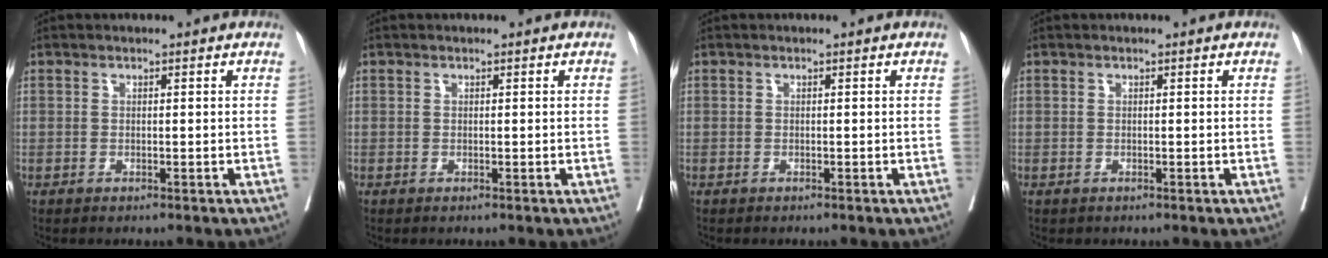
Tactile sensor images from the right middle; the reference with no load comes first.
{"total": 0.0}
{"total": 0.0}
{"total": 0.0}